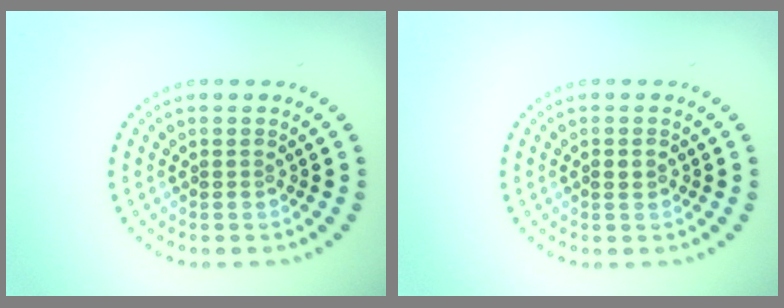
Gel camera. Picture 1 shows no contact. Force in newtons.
{"total": 0.8, "press": 0.8, "slide": 0.3}